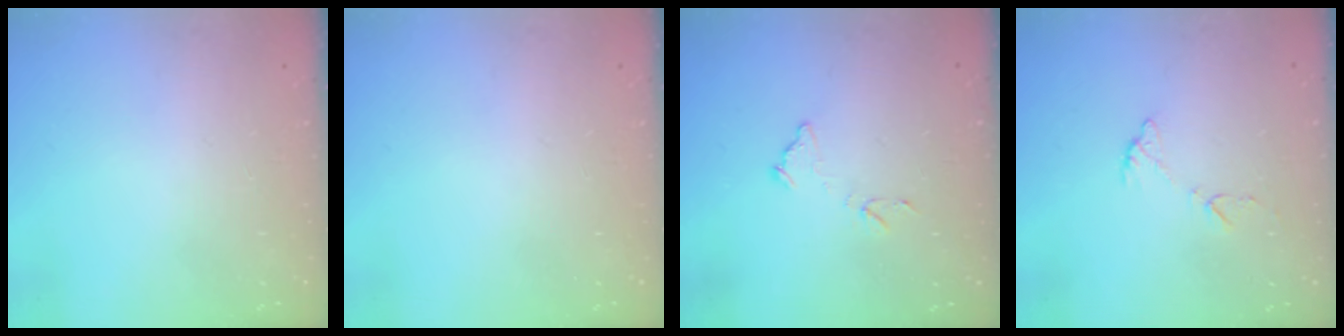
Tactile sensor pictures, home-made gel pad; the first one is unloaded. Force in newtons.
{"total": 0.0}
{"total": 8.1, "press": 8.0, "slide": 0.6}
{"total": 6.6, "press": 6.6, "slide": 0.6}